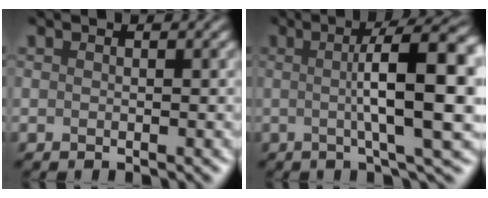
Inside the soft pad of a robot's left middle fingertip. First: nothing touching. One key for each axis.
{"total": 10.4, "fx": 0.6, "fy": 1.6, "fz": 10.3, "tx": -0.130, "ty": 0.013, "tz": 0.014}